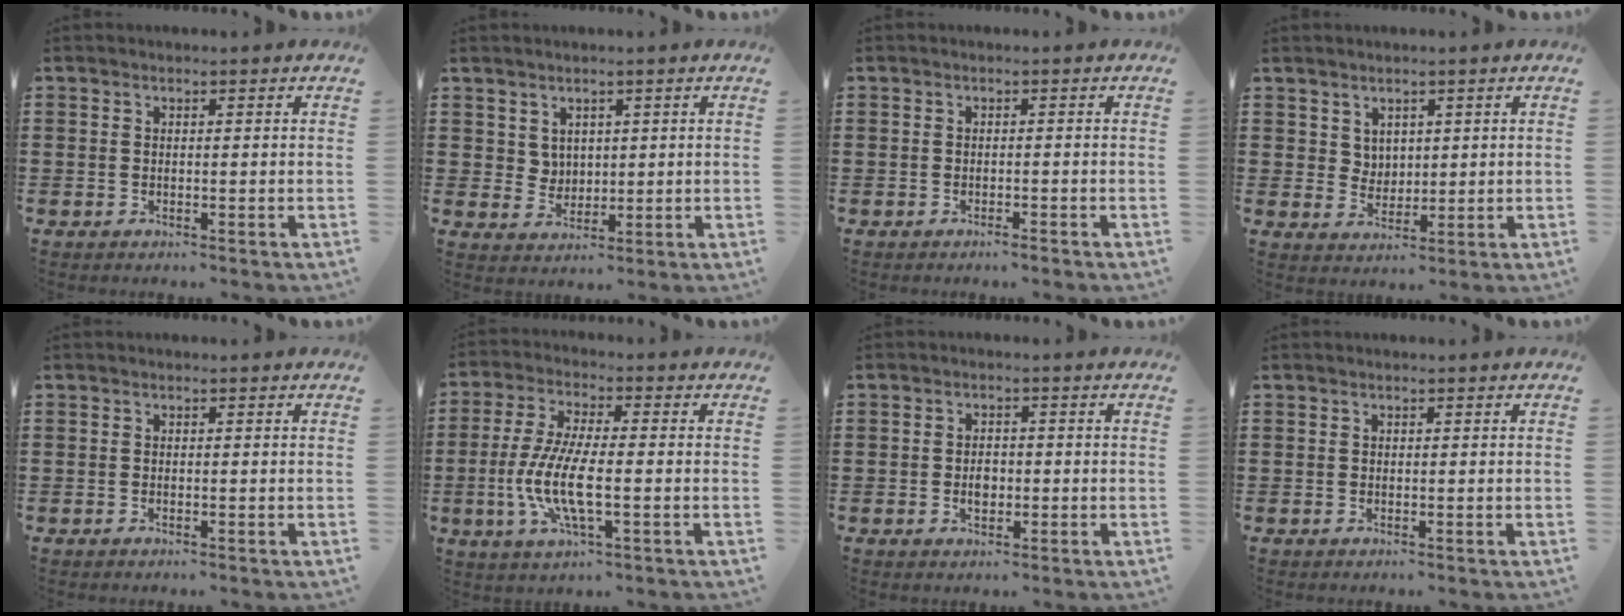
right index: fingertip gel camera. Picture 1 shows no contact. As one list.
[{"total": 3.3, "force": [2.0, 2.5, 0.5], "torque": [-0.022, 0.007, 0.039]}, {"total": 0.8, "force": [-0.7, 0.1, 0.4], "torque": [-0.010, -0.003, -0.014]}, {"total": 3.3, "force": [2.1, 2.5, 0.6], "torque": [-0.022, 0.007, 0.040]}, {"total": 0.0}, {"total": 9.1, "force": [-2.5, 2.5, 8.4], "torque": [-0.188, -0.014, -0.053]}, {"total": 2.6, "force": [-0.4, 1.5, 2.0], "torque": [-0.031, -0.001, -0.010]}, {"total": 0.0}]